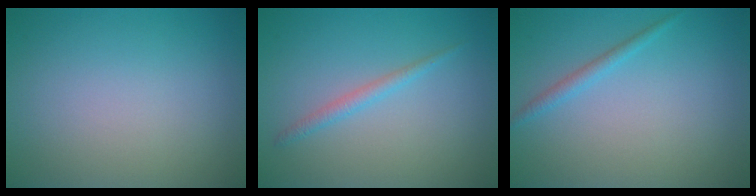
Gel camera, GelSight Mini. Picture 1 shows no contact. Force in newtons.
{"total": 1.4, "press": 1.4, "slide": 0.0}
{"total": 1.3, "press": 1.3, "slide": 0.0}